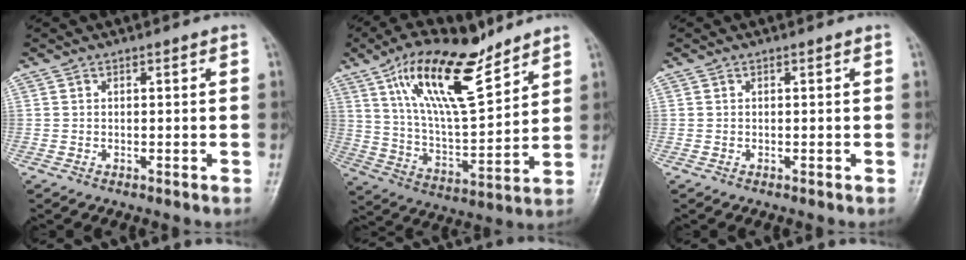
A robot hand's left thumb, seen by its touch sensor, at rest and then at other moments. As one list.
[{"total": 18.4, "force": [11.4, 6.3, 13.1], "torque": [-0.207, -0.052, 0.215]}, {"total": 0.0}]